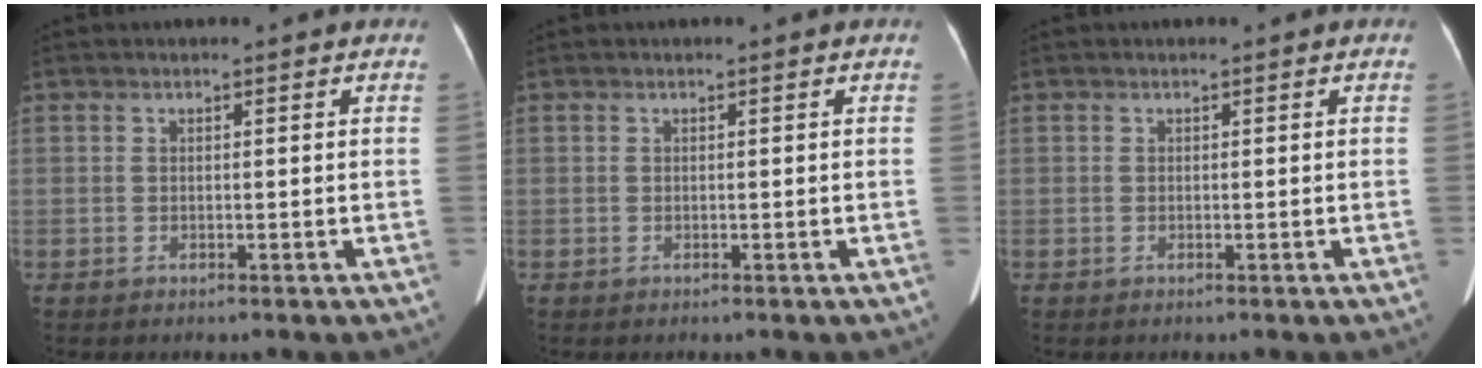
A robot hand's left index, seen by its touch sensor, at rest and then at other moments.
{"total": 0.0}
{"total": 0.0}